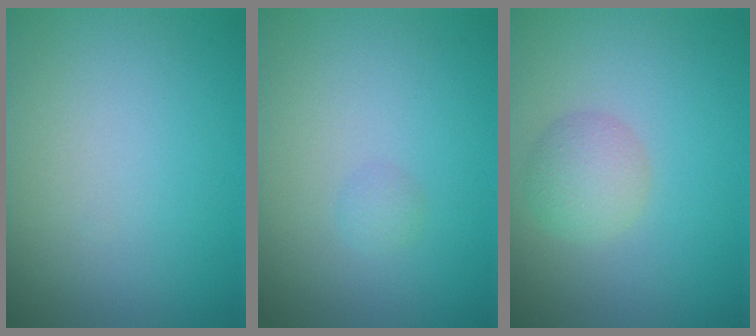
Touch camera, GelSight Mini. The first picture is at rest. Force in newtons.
{"total": 0.7, "press": 0.7, "slide": 0.0}
{"total": 2.6, "press": 2.6, "slide": 0.1}